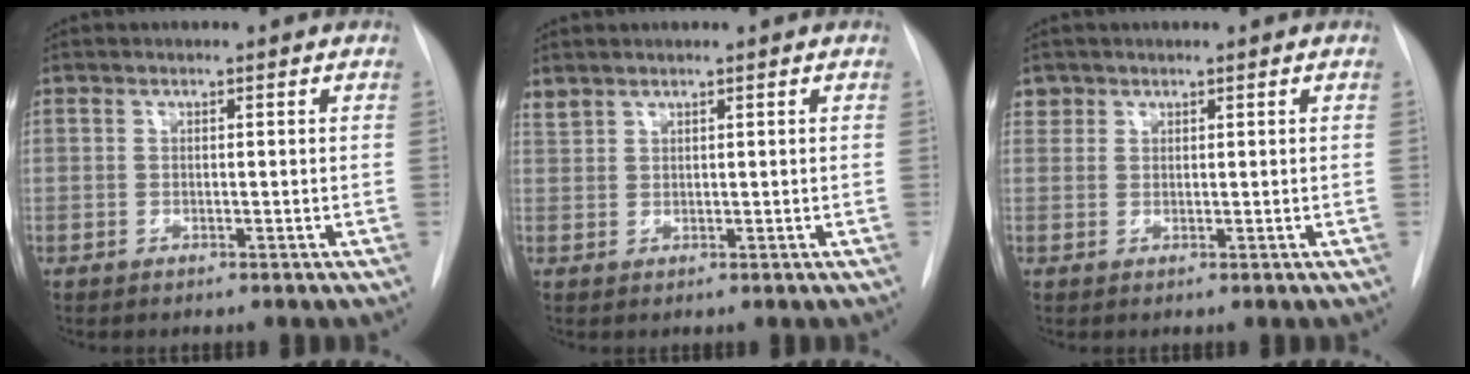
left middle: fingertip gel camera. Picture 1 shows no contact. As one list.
[{"total": 1.3, "force": [1.3, 0.2, 0.1], "torque": [-0.010, 0.011, 0.033]}, {"total": 1.7, "force": [1.4, 1.0, -0.3], "torque": [0.011, 0.008, 0.022]}]